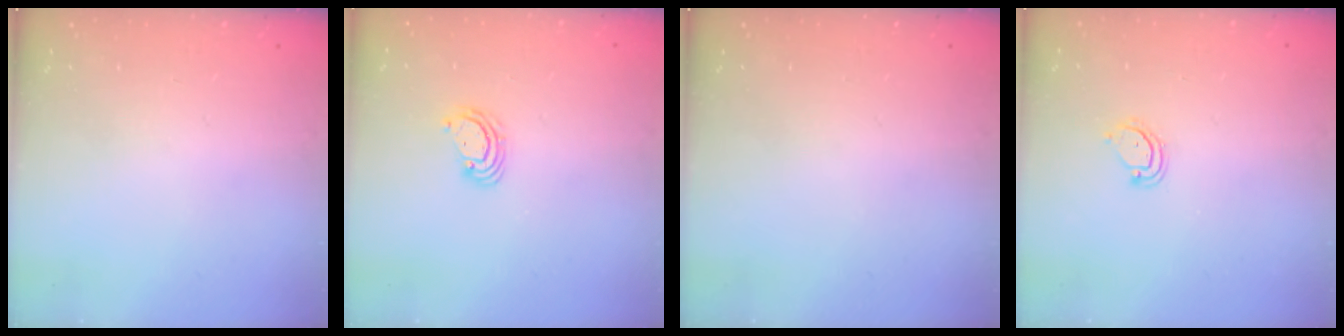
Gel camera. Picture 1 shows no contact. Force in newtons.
{"total": 2.9, "press": 2.9, "slide": 0.3}
{"total": 0.0}
{"total": 4.0, "press": 4.0, "slide": 0.4}